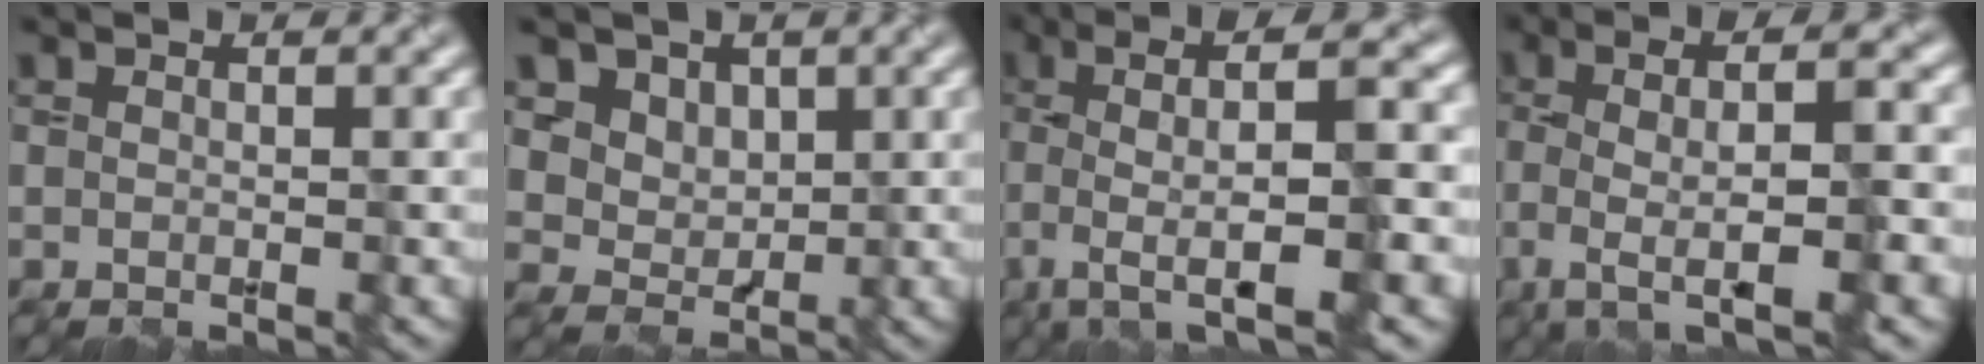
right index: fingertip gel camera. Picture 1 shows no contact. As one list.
[{"total": 4.4, "force": [2.2, 3.5, 1.5], "torque": [-0.047, -0.011, 0.054]}, {"total": 8.8, "force": [-0.9, 2.0, 8.5], "torque": [-0.112, 0.005, -0.016]}, {"total": 7.4, "force": [-1.4, 1.7, 7.0], "torque": [-0.097, -0.003, -0.024]}]